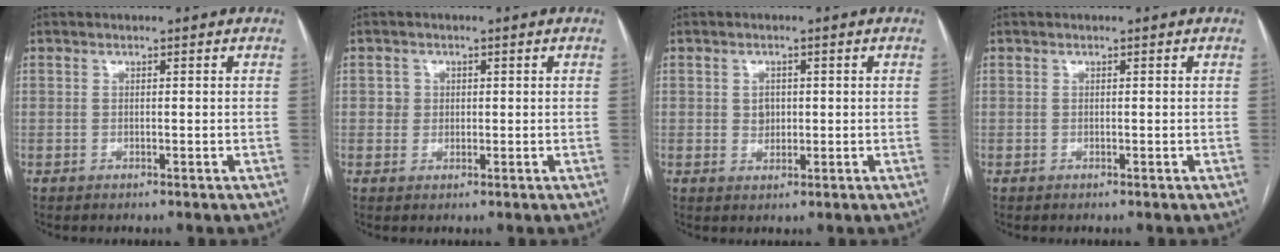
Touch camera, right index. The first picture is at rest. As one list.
[{"total": 1.6, "force": [0.4, 1.6, 0.0], "torque": [0.005, 0.002, 0.003]}, {"total": 2.0, "force": [0.3, 1.7, 1.0], "torque": [-0.015, 0.001, 0.008]}, {"total": 0.0}]